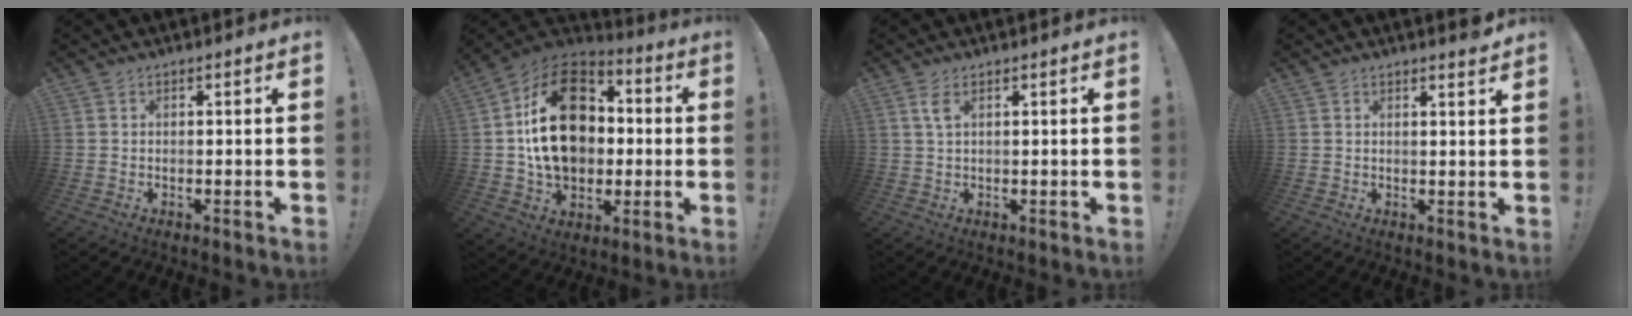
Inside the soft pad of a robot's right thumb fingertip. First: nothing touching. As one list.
[{"total": 24.4, "force": [2.1, 17.4, 16.9], "torque": [-0.280, 0.017, 0.041]}, {"total": 2.8, "force": [1.1, 0.7, 2.4], "torque": [-0.051, 0.001, 0.019]}, {"total": 2.3, "force": [2.0, -0.5, 1.0], "torque": [-0.001, -0.021, 0.031]}]